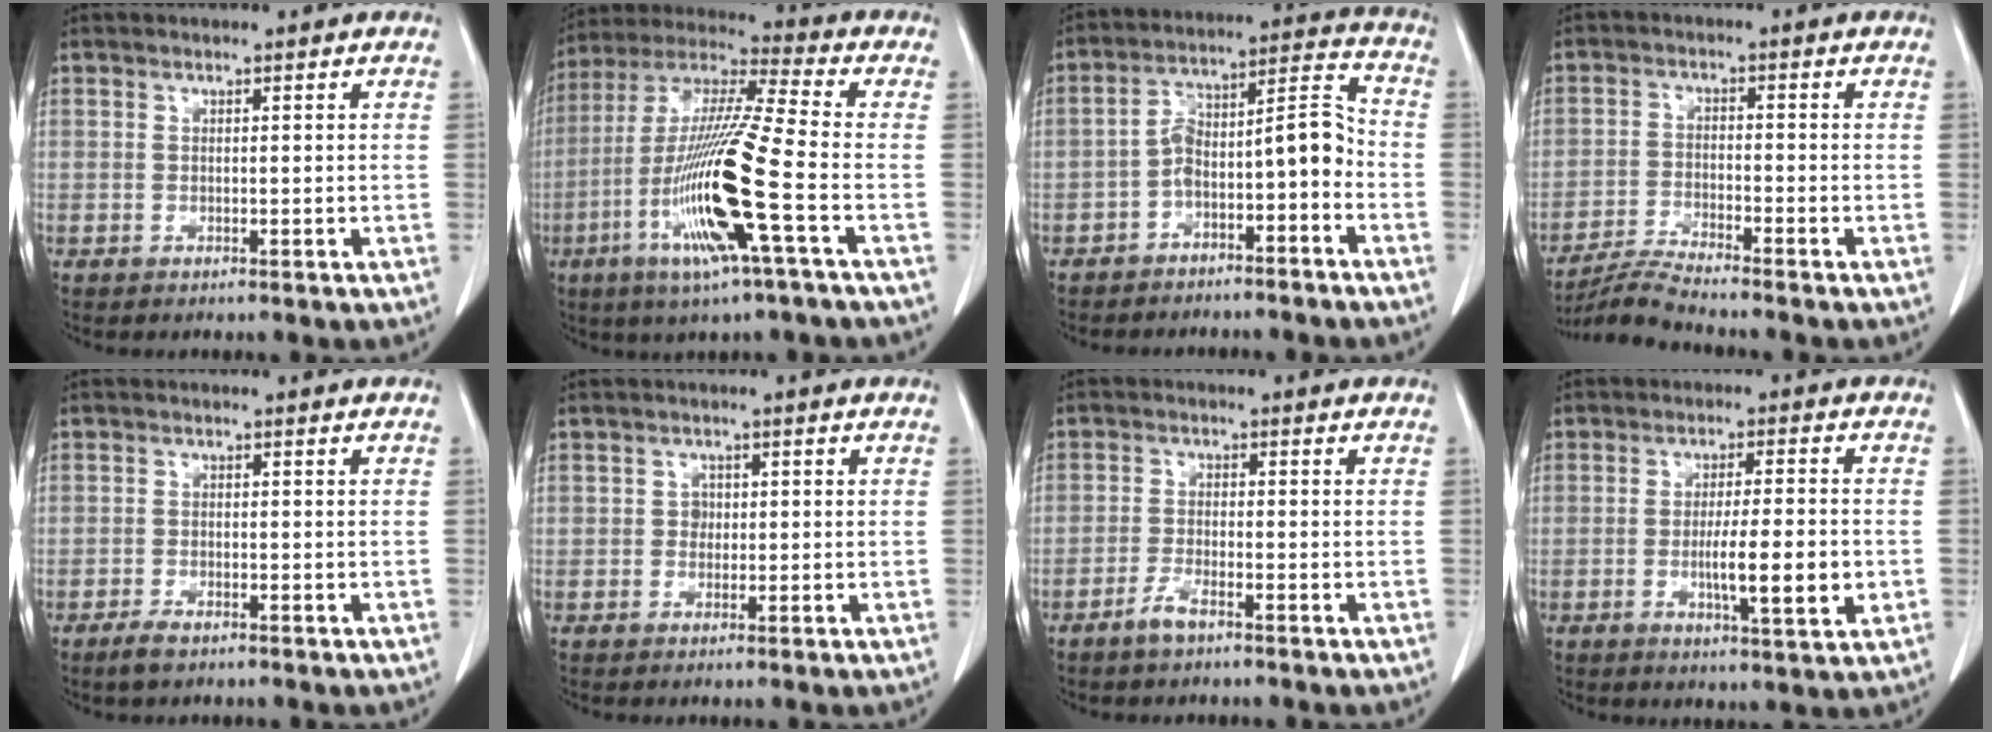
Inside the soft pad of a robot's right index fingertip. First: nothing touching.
{"total": 17.5, "force": [-5.6, -0.2, 16.5], "torque": [-0.338, -0.017, -0.112]}
{"total": 9.8, "force": [-4.5, 2.6, 8.3], "torque": [-0.126, 0.053, -0.068]}
{"total": 6.2, "force": [-5.7, -1.6, 1.7], "torque": [-0.038, -0.024, -0.109]}
{"total": 2.4, "force": [-1.8, 0.7, 1.4], "torque": [-0.034, -0.005, -0.031]}
{"total": 1.5, "force": [0.0, 1.3, 0.7], "torque": [-0.007, 0.006, 0.002]}
{"total": 3.0, "force": [-2.2, 0.5, 1.9], "torque": [-0.042, -0.003, -0.044]}
{"total": 8.4, "force": [-1.7, 0.9, 8.2], "torque": [-0.128, -0.007, -0.025]}